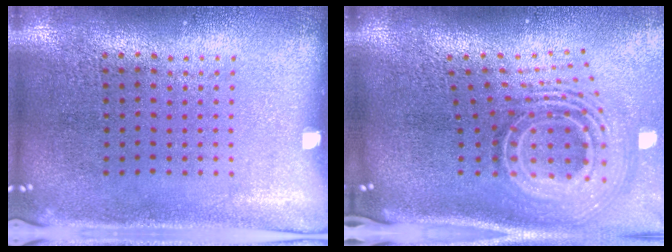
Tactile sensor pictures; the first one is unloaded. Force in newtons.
{"total": 3.0, "press": 1.8, "slide": 2.4}